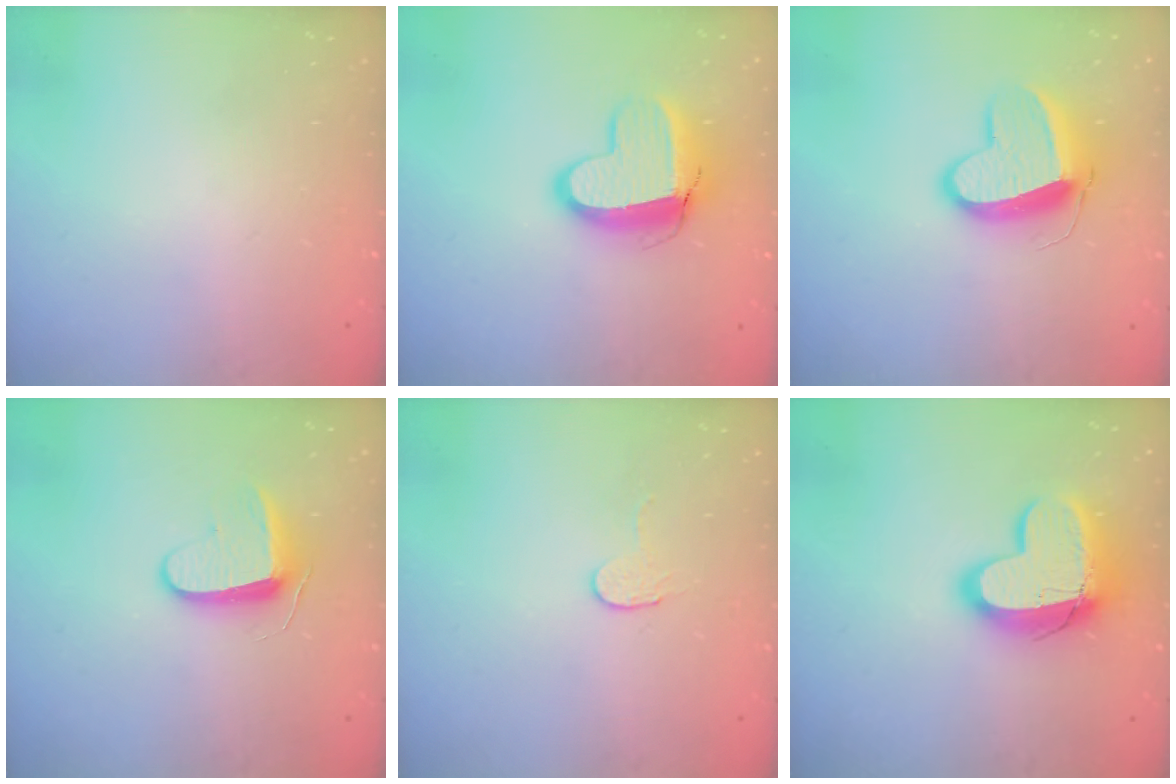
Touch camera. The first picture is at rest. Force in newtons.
{"total": 11.6, "press": 11.6, "slide": 0.6}
{"total": 13.4, "press": 13.3, "slide": 1.3}
{"total": 8.7, "press": 8.7, "slide": 0.7}
{"total": 2.7, "press": 2.7, "slide": 0.2}
{"total": 15.2, "press": 15.2, "slide": 1.4}